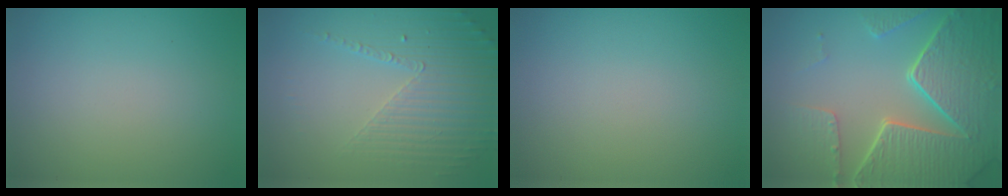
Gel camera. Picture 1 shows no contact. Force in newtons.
{"total": 5.0, "press": 3.2, "slide": 3.8}
{"total": 0.0}
{"total": 8.3, "press": 5.9, "slide": 5.8}